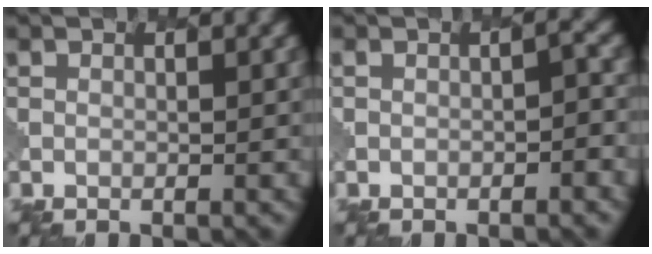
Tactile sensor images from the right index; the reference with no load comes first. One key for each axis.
{"total": 1.9, "fx": -0.9, "fy": 0.7, "fz": 1.6, "tx": -0.018, "ty": 0.004, "tz": -0.010}